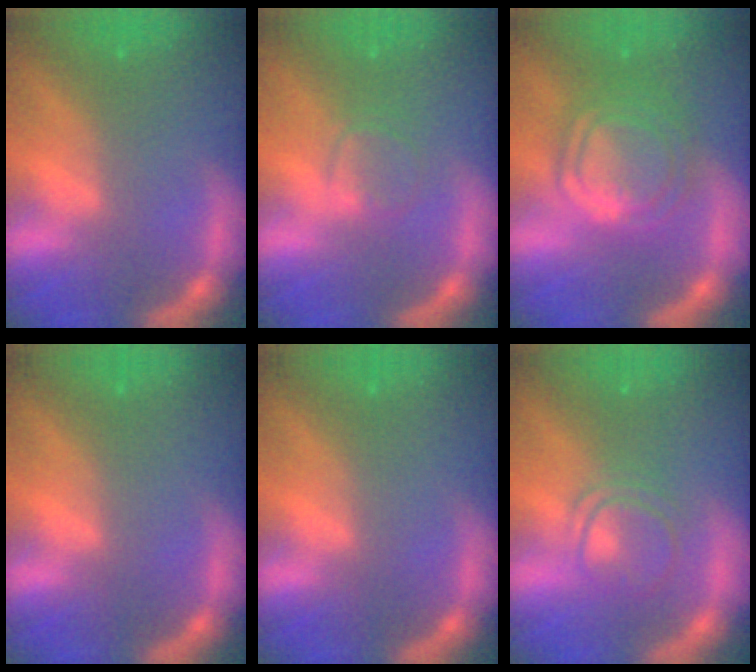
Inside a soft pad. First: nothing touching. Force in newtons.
{"total": 2.4}
{"total": 9.1}
{"total": 0.0}
{"total": 0.0}
{"total": 4.0}